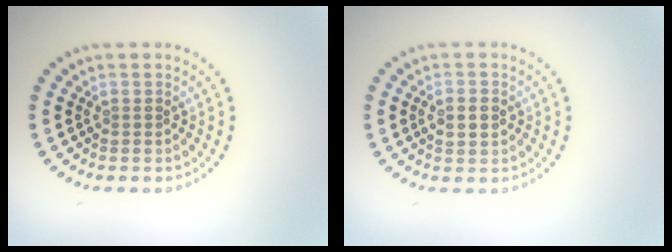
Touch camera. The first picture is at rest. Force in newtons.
{"total": 2.8, "press": 2.8, "slide": 0.2}